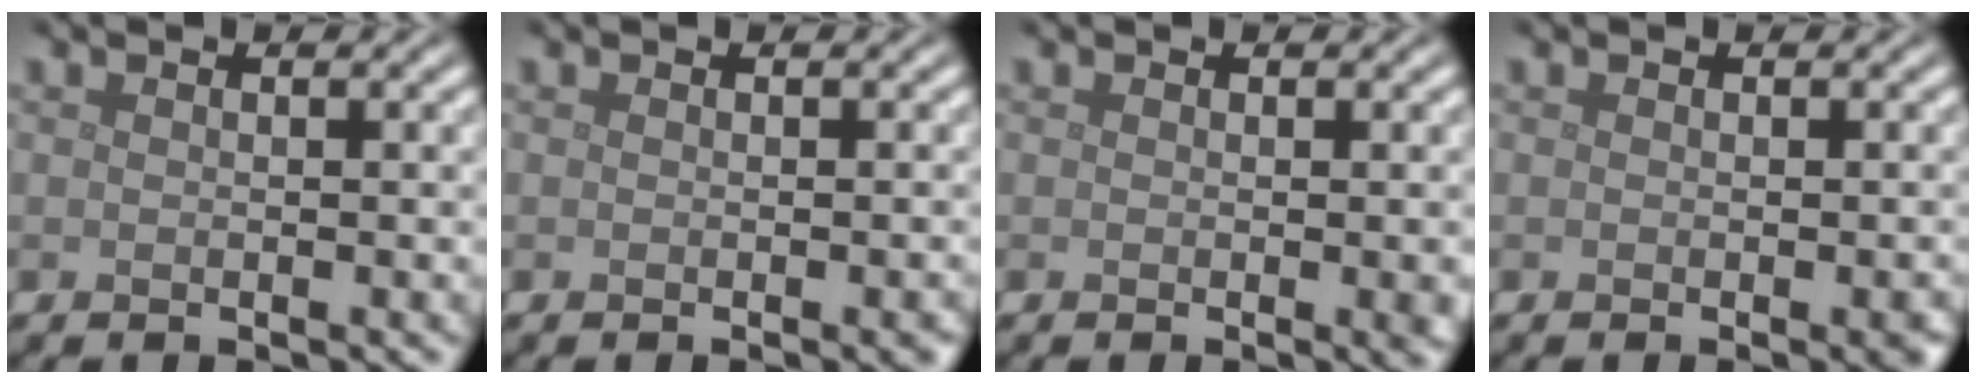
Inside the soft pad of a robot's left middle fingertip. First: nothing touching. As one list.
[{"total": 1.1, "force": [-0.3, 0.3, 1.0], "torque": [-0.008, -0.001, -0.004]}, {"total": 1.1, "force": [0.0, 0.2, 1.1], "torque": [-0.011, -0.002, -0.003]}, {"total": 1.4, "force": [-0.4, 0.3, 1.3], "torque": [-0.010, -0.003, -0.004]}]